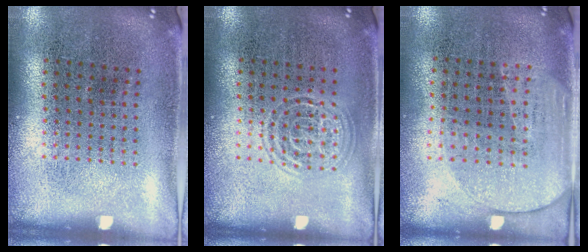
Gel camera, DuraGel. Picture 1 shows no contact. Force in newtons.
{"total": 1.3, "press": 1.3, "slide": 0.2}
{"total": 1.6, "press": 1.4, "slide": 0.8}